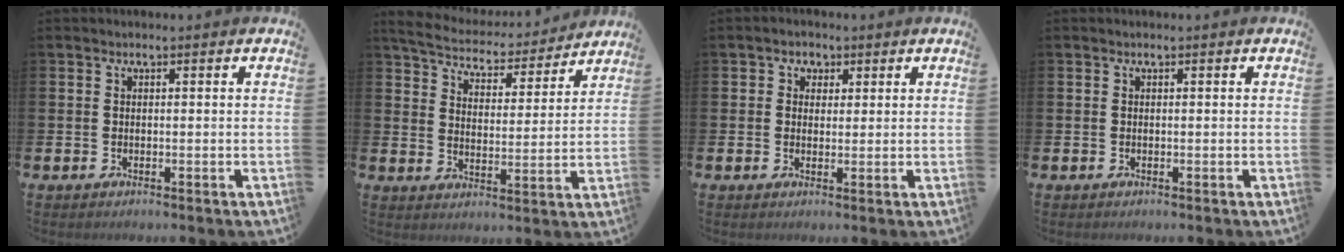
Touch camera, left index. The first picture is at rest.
{"total": 6.1, "force": [5.9, 1.3, 1.0], "torque": [-0.043, -0.049, 0.100]}
{"total": 2.3, "force": [1.1, 2.0, 0.1], "torque": [0.004, 0.006, 0.014]}
{"total": 0.0}